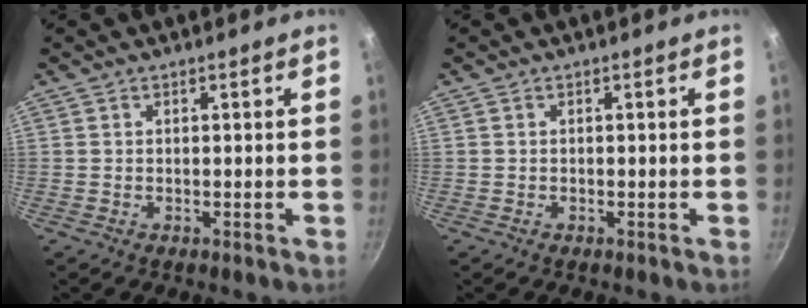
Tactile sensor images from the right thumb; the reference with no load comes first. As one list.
[{"total": 0.0}]